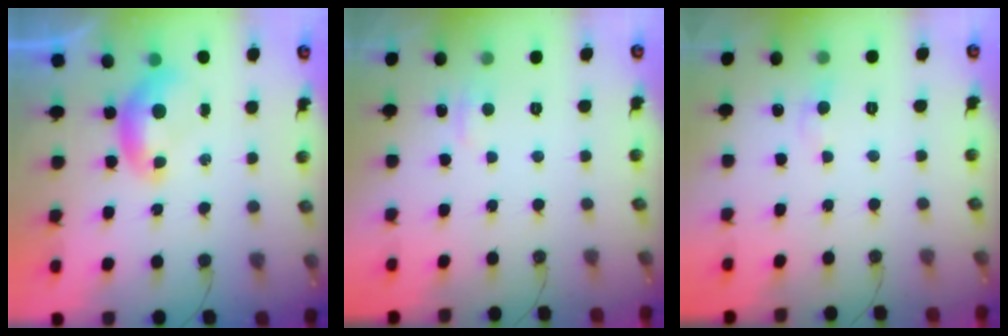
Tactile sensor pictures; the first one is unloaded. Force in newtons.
{"total": 1.6, "press": 1.4, "slide": 0.7}
{"total": 1.9, "press": 1.7, "slide": 0.8}